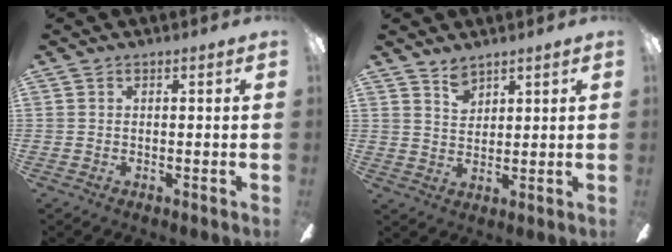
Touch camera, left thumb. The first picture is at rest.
{"total": 3.7, "force": [3.1, 1.7, 1.0], "torque": [-0.008, -0.016, 0.056]}